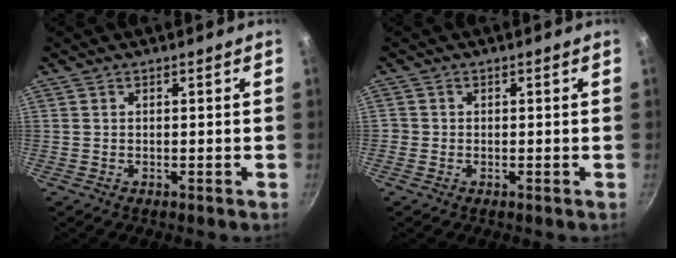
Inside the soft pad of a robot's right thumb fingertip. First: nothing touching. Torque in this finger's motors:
{"motor_torque": [-0.08, 0.31, 0.04, 0.55, 0.03]}